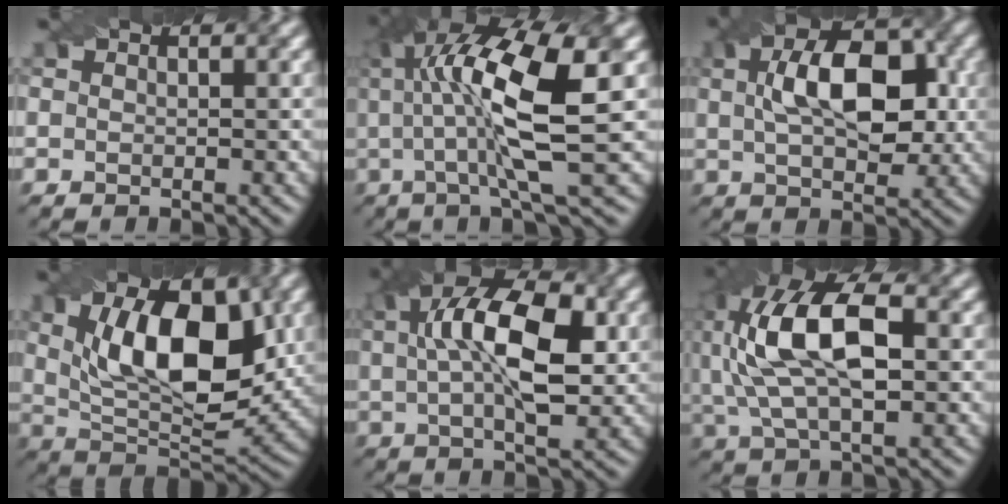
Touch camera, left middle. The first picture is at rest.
{"total": 11.2, "force": [1.4, 2.6, 10.8], "torque": [-0.179, 0.018, 0.035]}
{"total": 8.4, "force": [1.0, 4.4, 7.0], "torque": [-0.120, 0.020, 0.022]}
{"total": 11.1, "force": [2.0, 5.2, 9.6], "torque": [-0.145, 0.009, 0.038]}
{"total": 9.8, "force": [1.4, 4.1, 8.8], "torque": [-0.149, 0.022, 0.026]}
{"total": 10.8, "force": [0.7, 5.1, 9.4], "torque": [-0.196, 0.024, 0.016]}